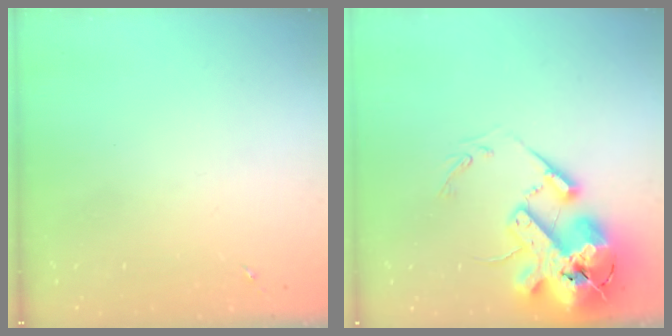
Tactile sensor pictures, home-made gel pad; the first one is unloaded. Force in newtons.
{"total": 23.0, "press": 22.7, "slide": 3.8}